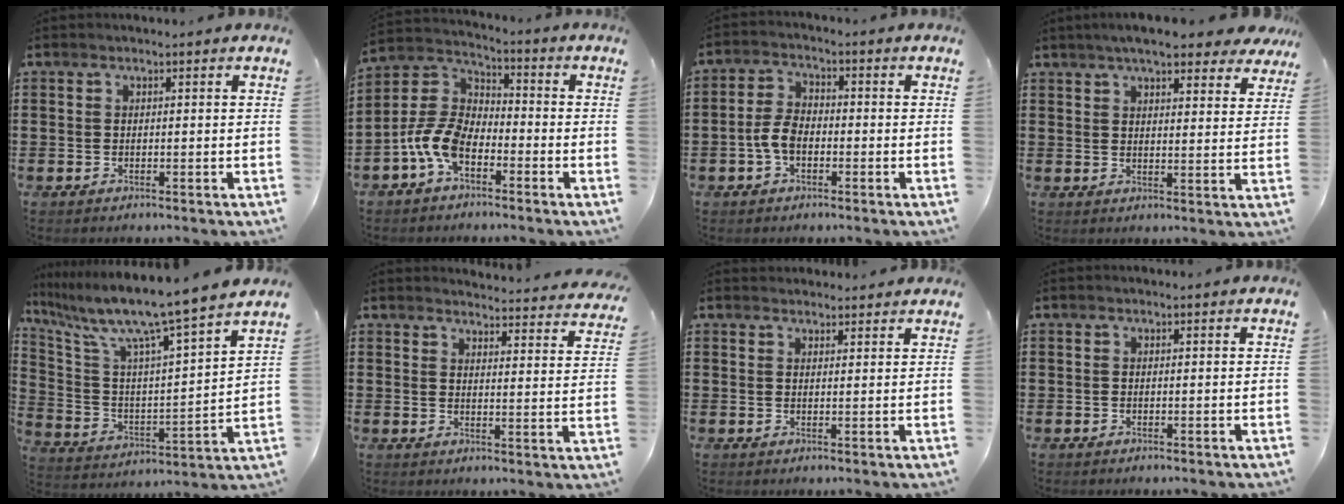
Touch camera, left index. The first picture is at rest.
{"total": 8.7, "force": [-4.8, 4.6, 5.6], "torque": [-0.162, -0.002, -0.106]}
{"total": 4.6, "force": [-1.5, 2.6, 3.5], "torque": [-0.091, -0.001, -0.036]}
{"total": 6.6, "force": [5.7, 1.1, 3.1], "torque": [-0.071, -0.009, 0.102]}
{"total": 10.3, "force": [8.7, -0.6, 5.4], "torque": [-0.142, -0.071, 0.137]}
{"total": 3.4, "force": [3.4, 0.0, 0.3], "torque": [-0.014, -0.029, 0.056]}
{"total": 1.7, "force": [1.7, 0.5, -0.1], "torque": [-0.004, 0.002, 0.033]}
{"total": 0.0}